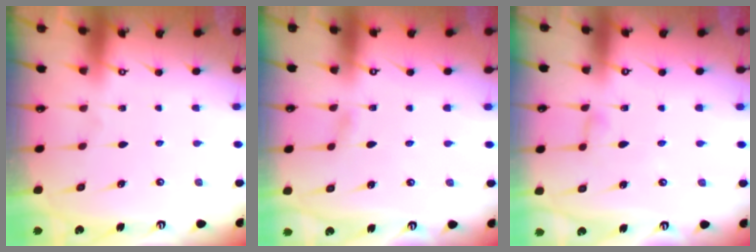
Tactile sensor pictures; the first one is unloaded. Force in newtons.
{"total": 1.8, "press": 1.8, "slide": 0.2}
{"total": 3.6, "press": 3.6, "slide": 0.3}